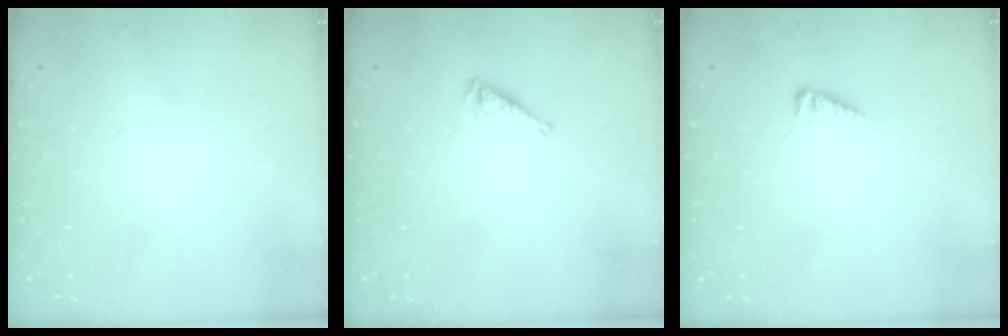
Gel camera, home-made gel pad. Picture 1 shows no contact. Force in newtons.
{"total": 2.9, "press": 2.8, "slide": 0.5}
{"total": 3.3, "press": 3.3, "slide": 0.4}